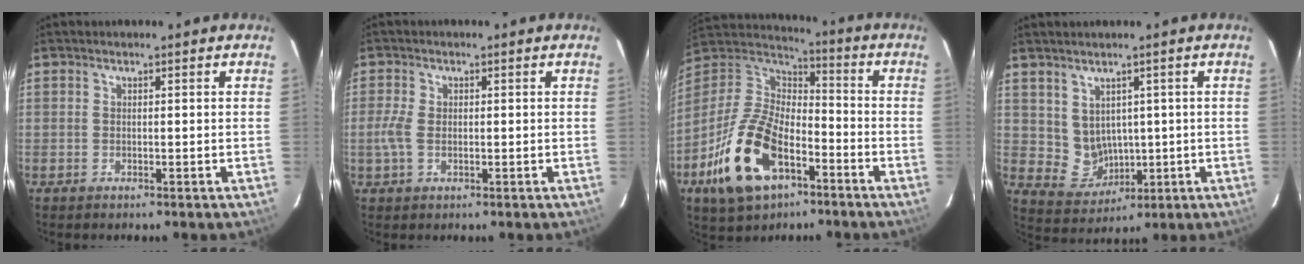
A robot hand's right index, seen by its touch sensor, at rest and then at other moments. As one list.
[{"total": 3.5, "force": [-0.3, 2.1, 2.8], "torque": [-0.067, 0.002, -0.007]}, {"total": 20.7, "force": [-9.5, 11.7, 14.3], "torque": [-0.318, -0.011, -0.167]}, {"total": 6.2, "force": [1.6, 5.5, 2.5], "torque": [-0.054, 0.000, 0.054]}]